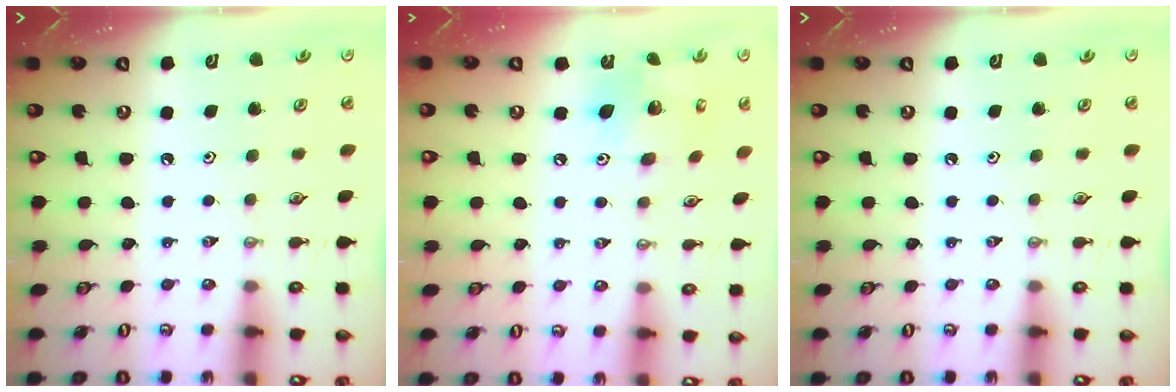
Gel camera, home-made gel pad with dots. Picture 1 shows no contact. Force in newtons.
{"total": 12.7, "press": 12.7, "slide": 1.1}
{"total": 0.0}